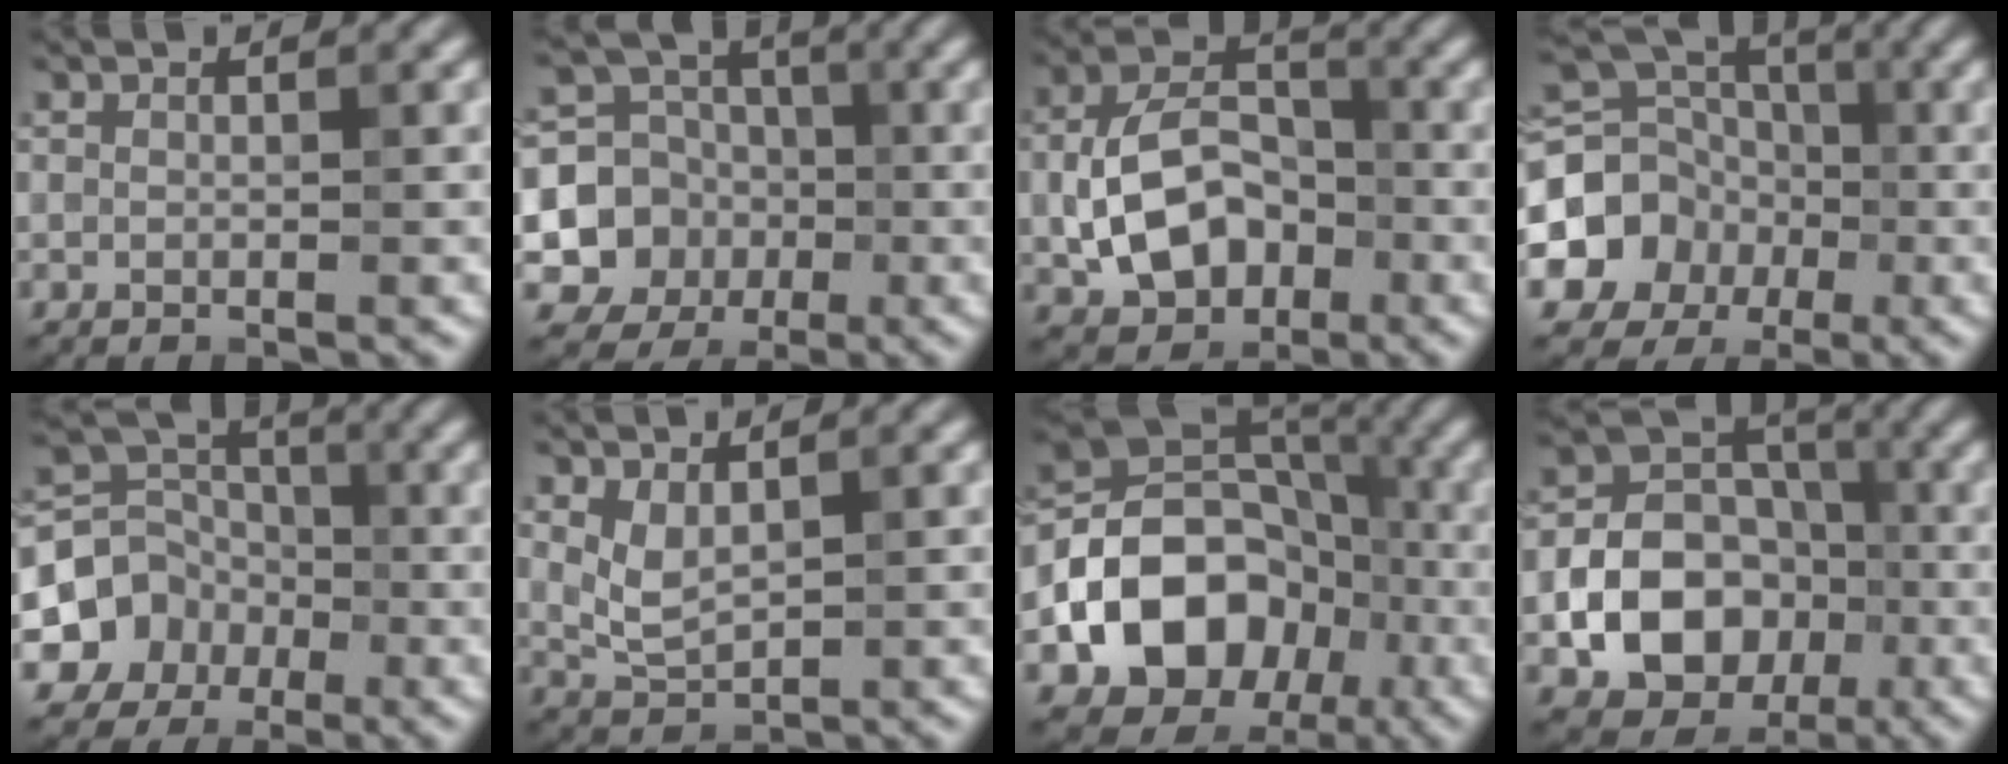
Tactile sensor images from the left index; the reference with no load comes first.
{"total": 6.1, "force": [-1.4, 5.6, 2.0], "torque": [-0.027, -0.005, -0.036]}
{"total": 7.8, "force": [-1.8, 5.4, 5.4], "torque": [-0.102, 0.003, -0.031]}
{"total": 11.6, "force": [-2.9, 10.5, 3.9], "torque": [-0.088, -0.009, -0.076]}
{"total": 6.2, "force": [-2.2, 5.6, 1.5], "torque": [-0.013, 0.009, -0.066]}
{"total": 2.4, "force": [1.1, 1.1, 1.8], "torque": [-0.043, -0.005, 0.029]}
{"total": 11.5, "force": [-3.6, 8.8, 6.5], "torque": [-0.092, 0.006, -0.069]}
{"total": 9.2, "force": [-2.5, 7.2, 5.0], "torque": [-0.075, -0.008, -0.051]}